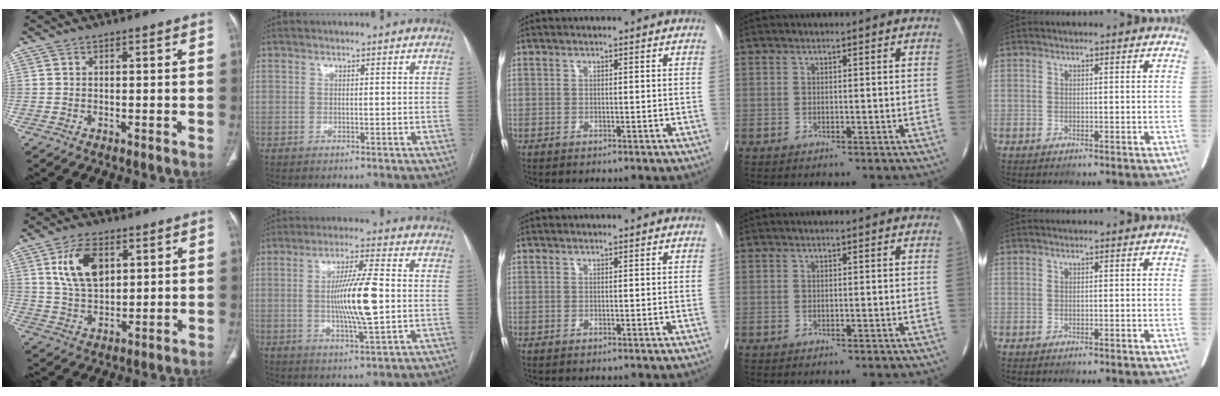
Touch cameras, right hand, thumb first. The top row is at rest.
{"thumb": {"total": 10.6, "force": [3.7, 6.2, 7.7], "torque": [-0.130, -0.011, 0.075]}, "index": {"total": 10.8, "force": [-0.2, 0.9, 10.8], "torque": [-0.197, -0.003, -0.005]}}